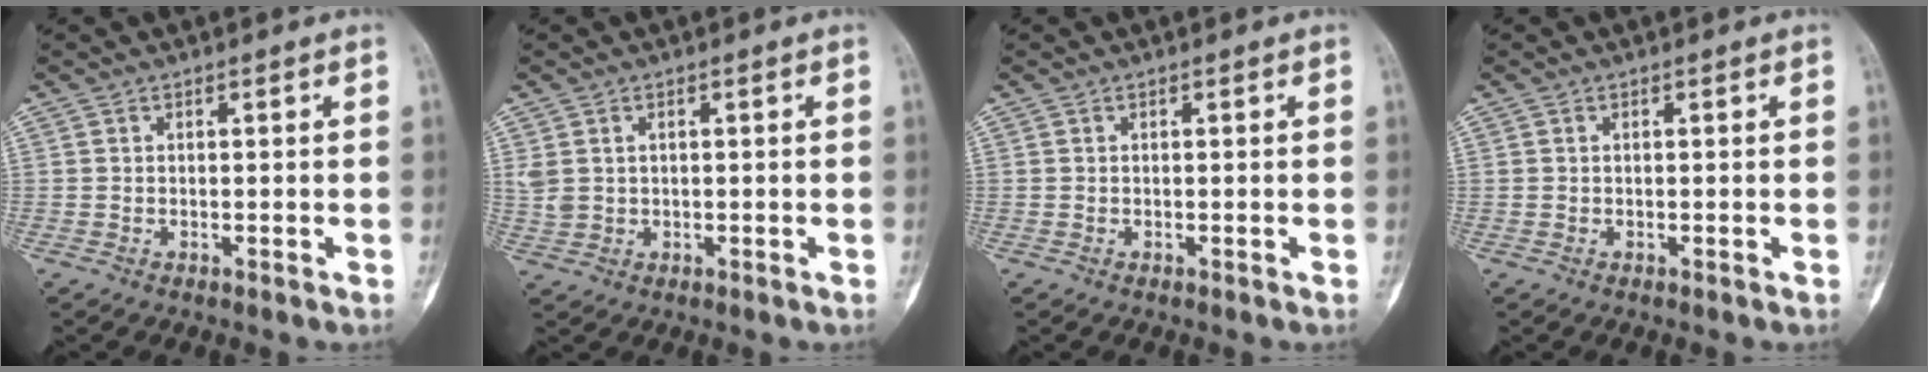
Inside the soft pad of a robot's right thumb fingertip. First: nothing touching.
{"total": 1.9, "force": [0.4, 1.5, 1.1], "torque": [-0.026, 0.006, 0.017]}
{"total": 0.0}
{"total": 0.0}